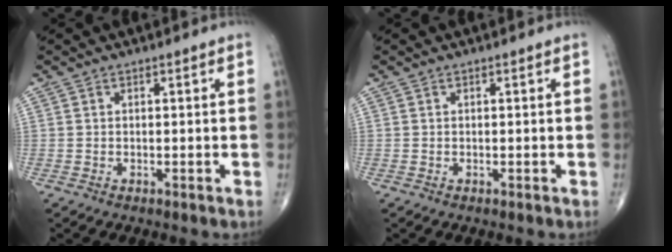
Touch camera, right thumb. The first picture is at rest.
{"total": 0.0}